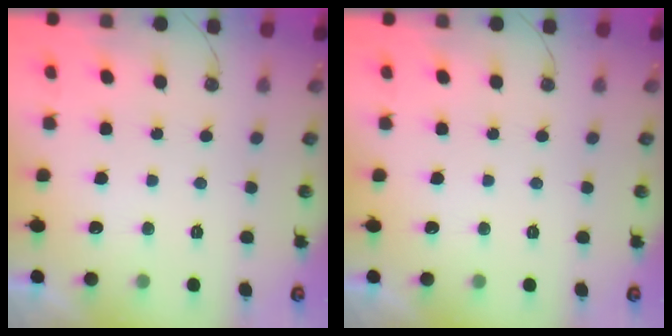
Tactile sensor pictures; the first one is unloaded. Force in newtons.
{"total": 0.0}